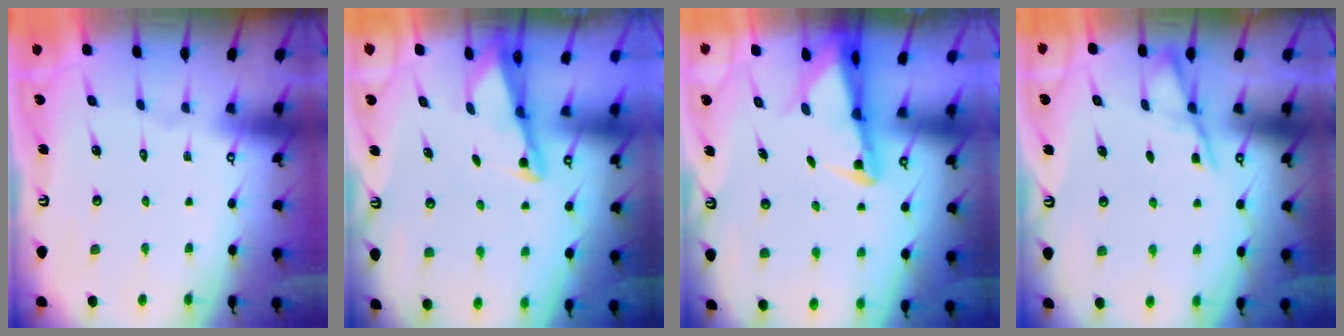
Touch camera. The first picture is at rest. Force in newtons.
{"total": 2.0, "press": 2.0, "slide": 0.3}
{"total": 3.3, "press": 3.2, "slide": 0.6}
{"total": 3.8, "press": 3.7, "slide": 0.7}